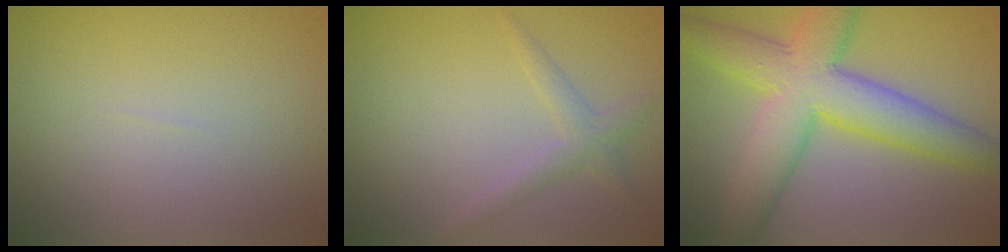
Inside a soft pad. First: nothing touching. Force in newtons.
{"total": 1.8, "press": 1.8, "slide": 0.1}
{"total": 9.0, "press": 9.0, "slide": 0.1}